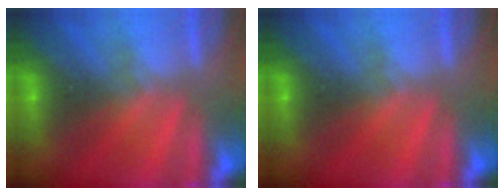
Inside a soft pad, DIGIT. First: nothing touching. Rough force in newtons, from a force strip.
{"total": 0.0}